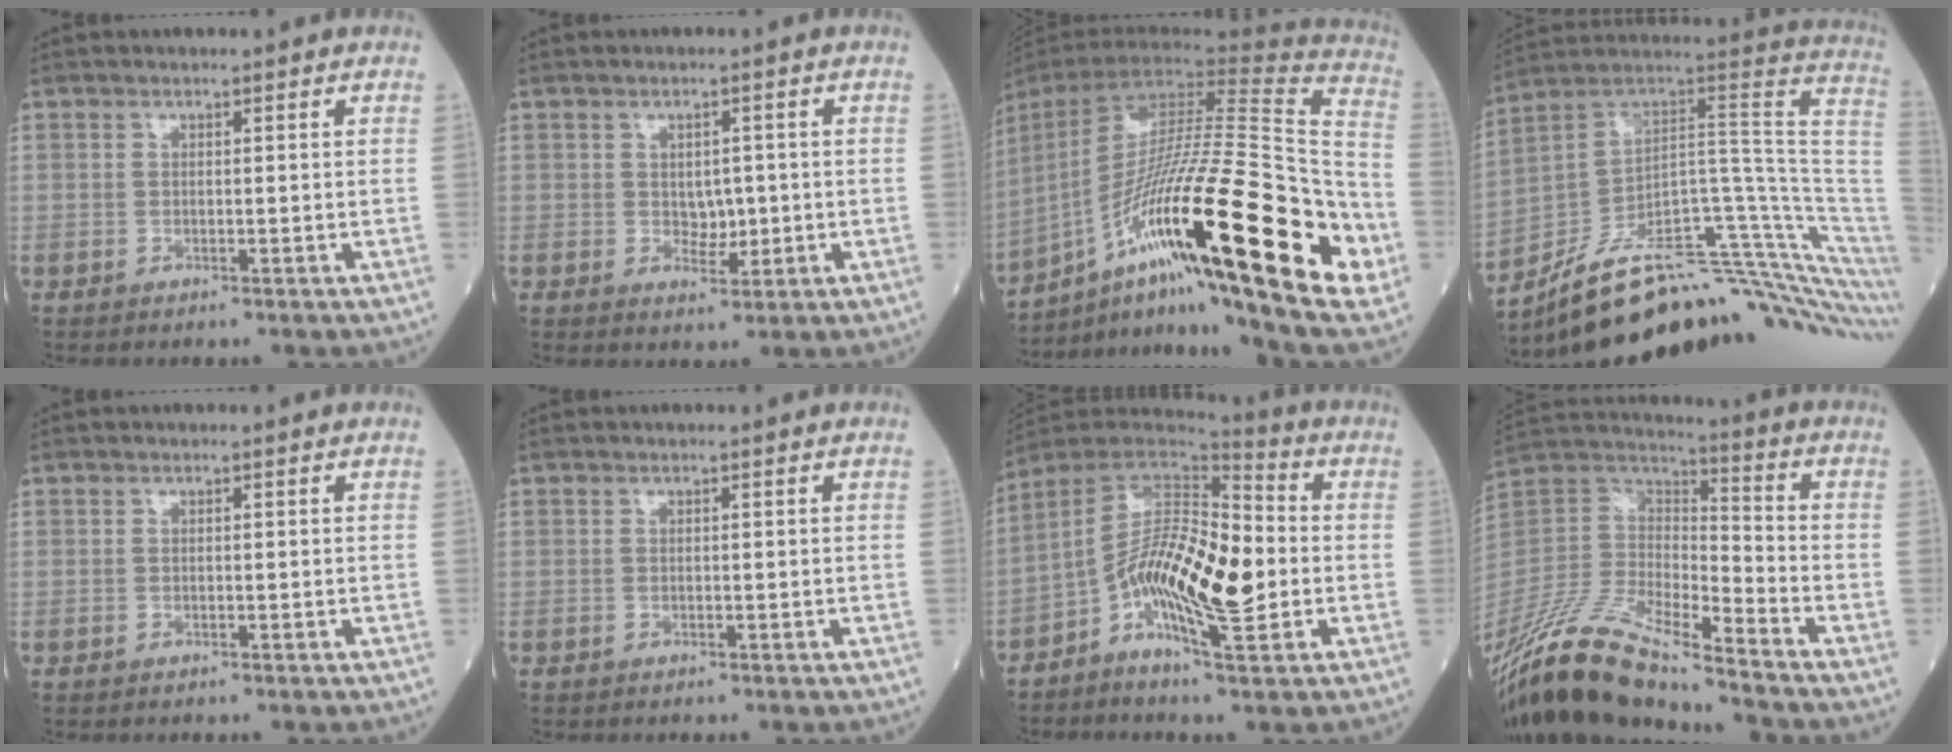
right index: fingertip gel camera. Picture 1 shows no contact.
{"total": 3.0, "force": [-0.2, 2.0, 2.3], "torque": [-0.026, 0.000, 0.003]}
{"total": 38.7, "force": [-11.9, 5.4, 36.5], "torque": [-0.570, -0.030, -0.218]}
{"total": 24.5, "force": [-16.3, 3.3, 18.0], "torque": [-0.128, 0.069, -0.239]}
{"total": 0.0}
{"total": 0.0}
{"total": 14.9, "force": [-2.7, 3.9, 14.1], "torque": [-0.255, 0.018, -0.048]}
{"total": 19.7, "force": [-16.1, 2.9, 11.0], "torque": [-0.241, -0.005, -0.310]}